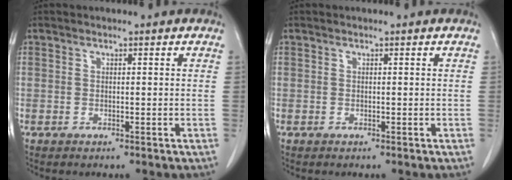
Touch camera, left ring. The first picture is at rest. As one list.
[{"total": 0.0}]